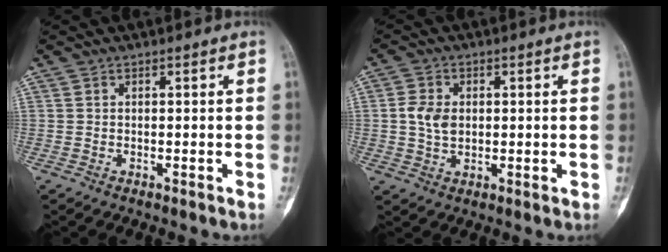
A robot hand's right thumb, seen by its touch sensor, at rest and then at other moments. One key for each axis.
{"total": 5.3, "fx": 0.5, "fy": 3.9, "fz": 3.6, "tx": -0.059, "ty": 0.002, "tz": 0.008}